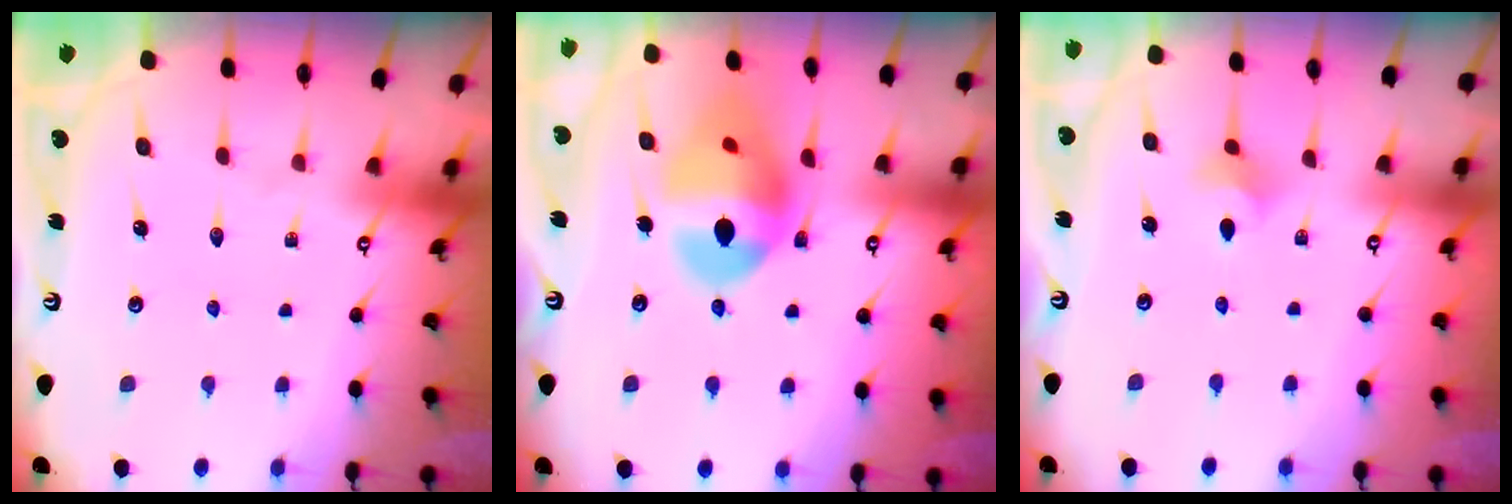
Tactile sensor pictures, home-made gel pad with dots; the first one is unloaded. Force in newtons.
{"total": 17.3, "press": 17.2, "slide": 1.9}
{"total": 3.8, "press": 3.7, "slide": 0.8}